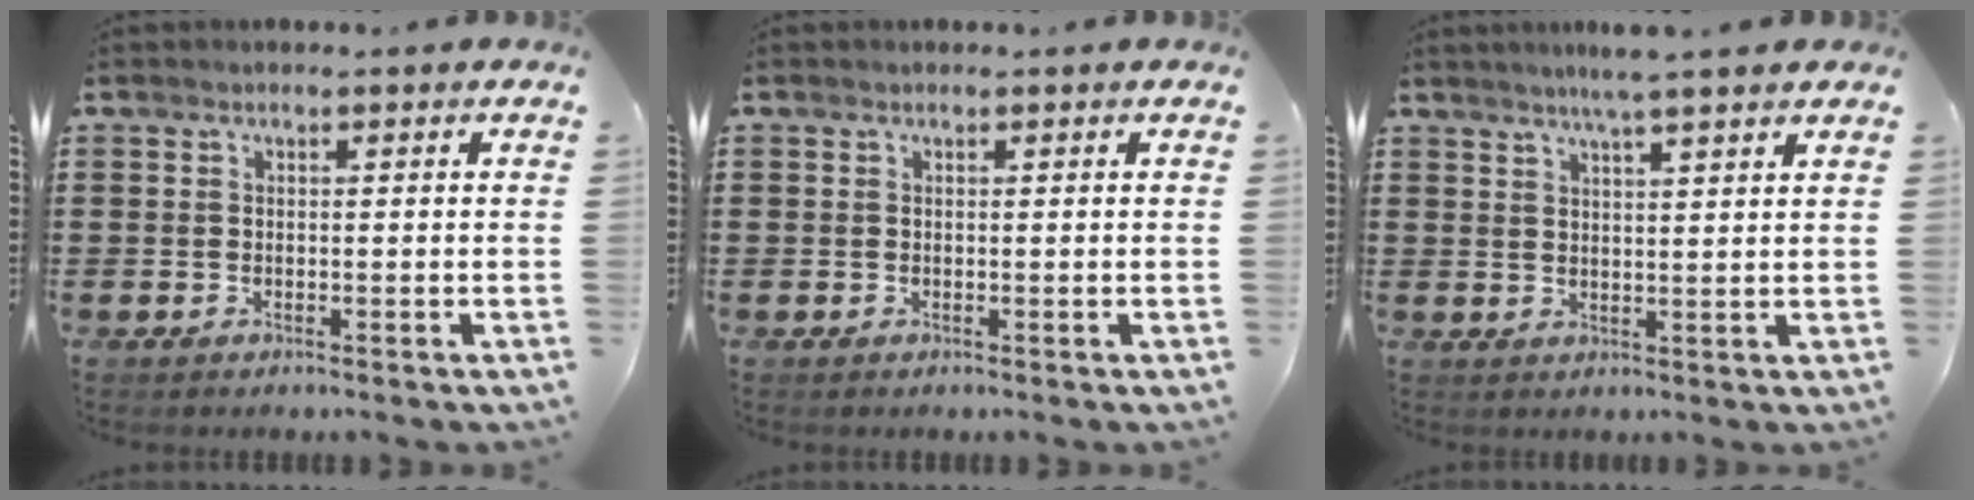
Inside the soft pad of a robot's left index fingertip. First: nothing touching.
{"total": 0.0}
{"total": 4.2, "force": [3.6, -0.8, 2.1], "torque": [-0.050, -0.008, 0.063]}